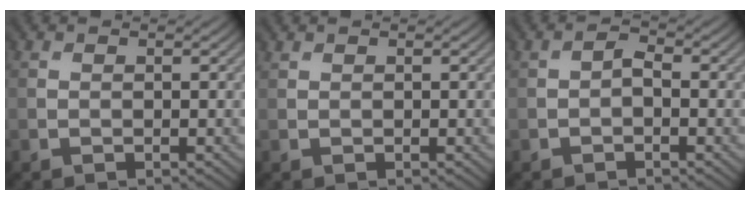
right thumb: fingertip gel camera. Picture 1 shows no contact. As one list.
[{"total": 0.9, "force": [0.8, 0.3, 0.2], "torque": [-0.007, 0.006, 0.019]}, {"total": 1.2, "force": [-0.9, 0.5, 0.5], "torque": [-0.005, 0.001, -0.015]}]